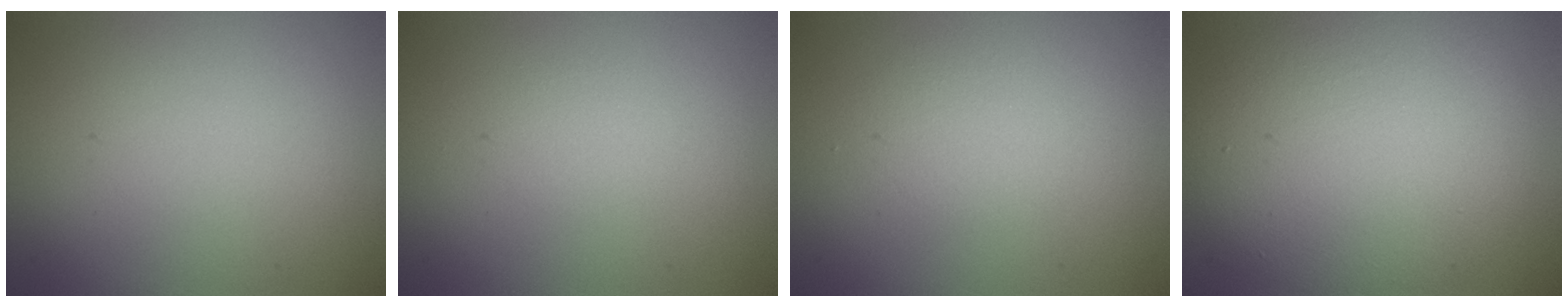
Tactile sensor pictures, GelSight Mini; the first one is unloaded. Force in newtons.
{"total": 0.6, "press": 0.6, "slide": 0.1}
{"total": 1.6, "press": 1.6, "slide": 0.1}
{"total": 9.5, "press": 9.4, "slide": 0.5}